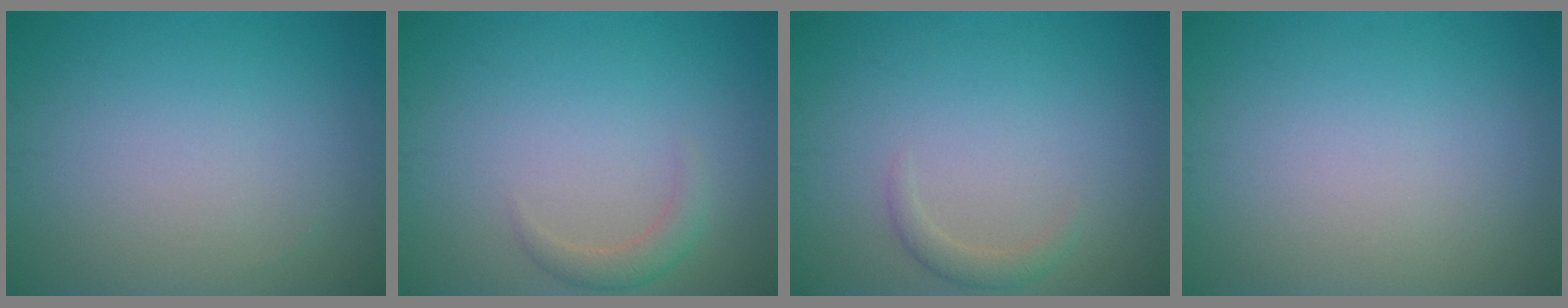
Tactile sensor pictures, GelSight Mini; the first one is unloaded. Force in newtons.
{"total": 1.7, "press": 1.7, "slide": 0.1}
{"total": 1.2, "press": 1.2, "slide": 0.0}
{"total": 0.0}